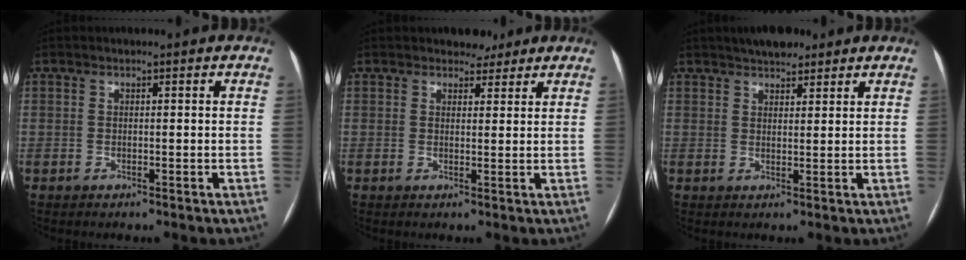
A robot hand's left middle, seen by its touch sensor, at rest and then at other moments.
{"total": 2.8, "force": [2.3, 1.5, 0.3], "torque": [-0.002, 0.000, 0.030]}
{"total": 5.0, "force": [4.0, 1.9, 2.2], "torque": [-0.035, 0.016, 0.065]}